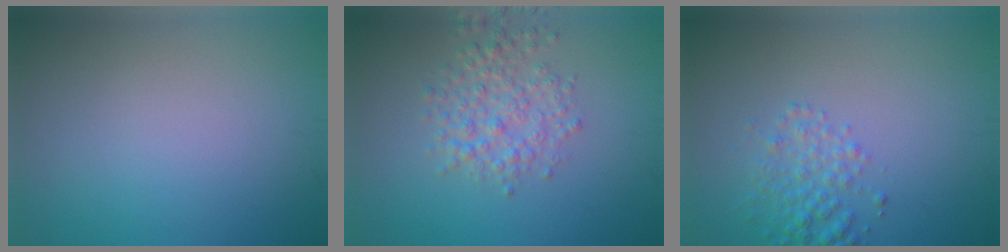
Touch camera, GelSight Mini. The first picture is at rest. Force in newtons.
{"total": 3.5, "press": 3.5, "slide": 0.1}
{"total": 2.6, "press": 2.6, "slide": 0.1}